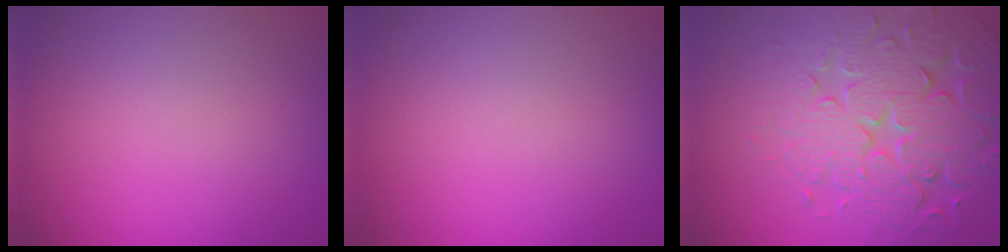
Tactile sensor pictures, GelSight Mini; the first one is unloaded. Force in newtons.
{"total": 0.0}
{"total": 7.7, "press": 7.6, "slide": 1.6}